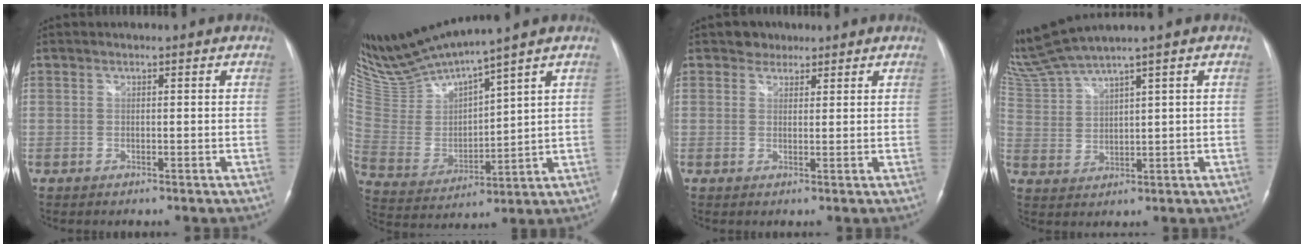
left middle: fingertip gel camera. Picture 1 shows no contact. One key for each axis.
{"total": 13.6, "fx": 12.5, "fy": -0.7, "fz": 5.2, "tx": -0.121, "ty": -0.010, "tz": 0.258}
{"total": 2.5, "fx": 1.8, "fy": 1.7, "fz": 0.2, "tx": -0.005, "ty": 0.006, "tz": 0.026}
{"total": 11.8, "fx": 10.6, "fy": -1.5, "fz": 4.9, "tx": -0.117, "ty": -0.006, "tz": 0.222}